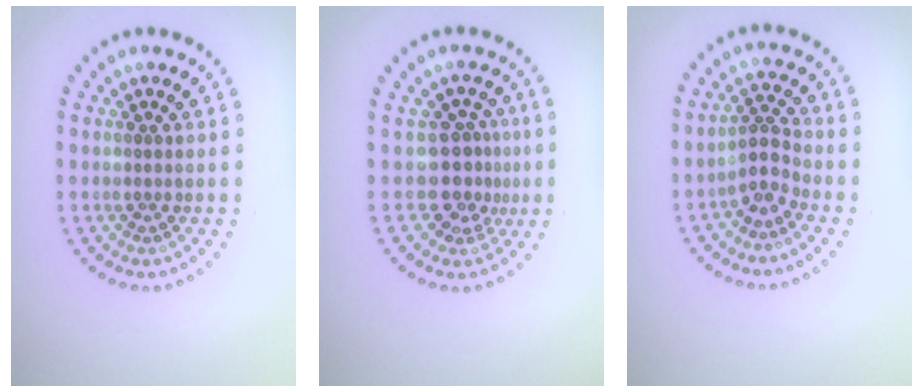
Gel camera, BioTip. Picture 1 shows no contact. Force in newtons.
{"total": 3.0, "press": 2.1, "slide": 2.1}
{"total": 2.4, "press": 1.7, "slide": 1.7}